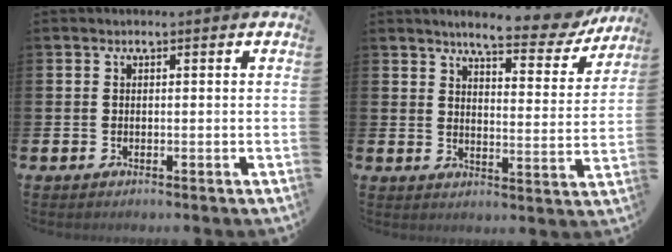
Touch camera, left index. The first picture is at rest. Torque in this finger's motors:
{"motor_torque": [1.08, -1.06, 0.58, 0.06]}